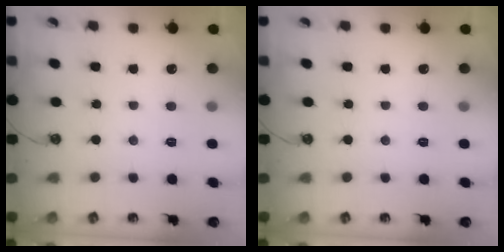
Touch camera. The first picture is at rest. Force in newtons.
{"total": 0.0}